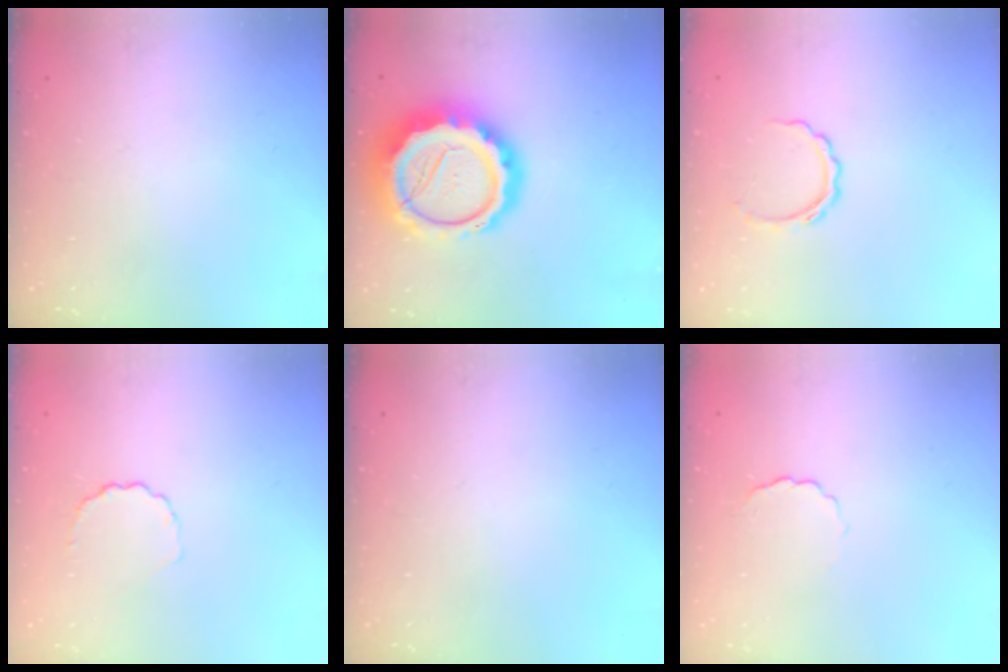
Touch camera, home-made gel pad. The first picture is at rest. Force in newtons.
{"total": 21.0, "press": 20.5, "slide": 4.4}
{"total": 4.4, "press": 4.3, "slide": 0.5}
{"total": 3.7, "press": 3.5, "slide": 1.3}
{"total": 0.0}
{"total": 3.5, "press": 3.4, "slide": 0.6}